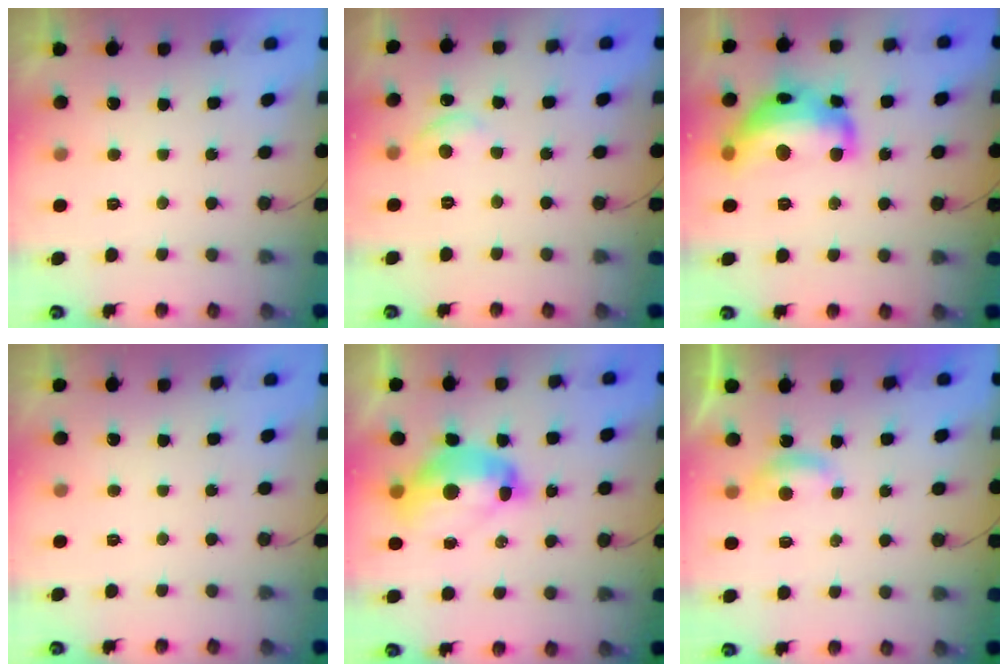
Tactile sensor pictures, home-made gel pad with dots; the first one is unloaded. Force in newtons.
{"total": 5.5, "press": 5.5, "slide": 0.7}
{"total": 18.8, "press": 18.8, "slide": 0.9}
{"total": 0.0}
{"total": 13.3, "press": 13.2, "slide": 1.4}
{"total": 4.0, "press": 3.9, "slide": 0.5}